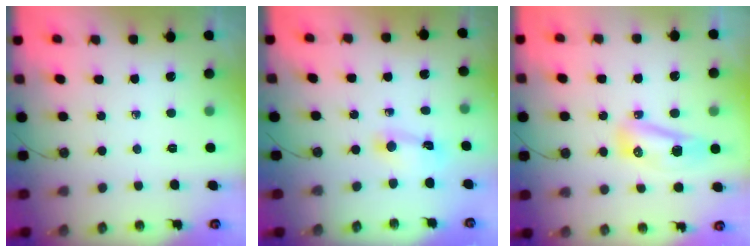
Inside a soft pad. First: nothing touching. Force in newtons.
{"total": 2.7, "press": 2.7, "slide": 0.3}
{"total": 11.2, "press": 9.6, "slide": 5.7}